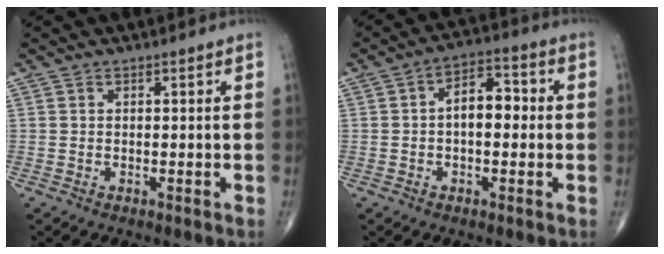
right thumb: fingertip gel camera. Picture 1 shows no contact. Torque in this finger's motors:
{"motor_torque": [1.15, 2.15, 0.53, -0.12, 0.04]}